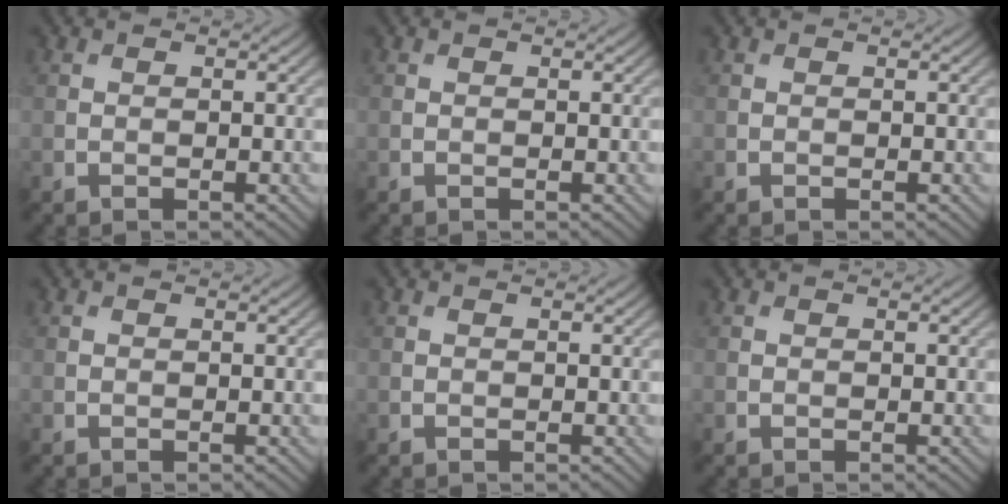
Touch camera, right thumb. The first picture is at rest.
{"total": 0.0}
{"total": 0.0}
{"total": 0.0}
{"total": 0.0}
{"total": 0.0}